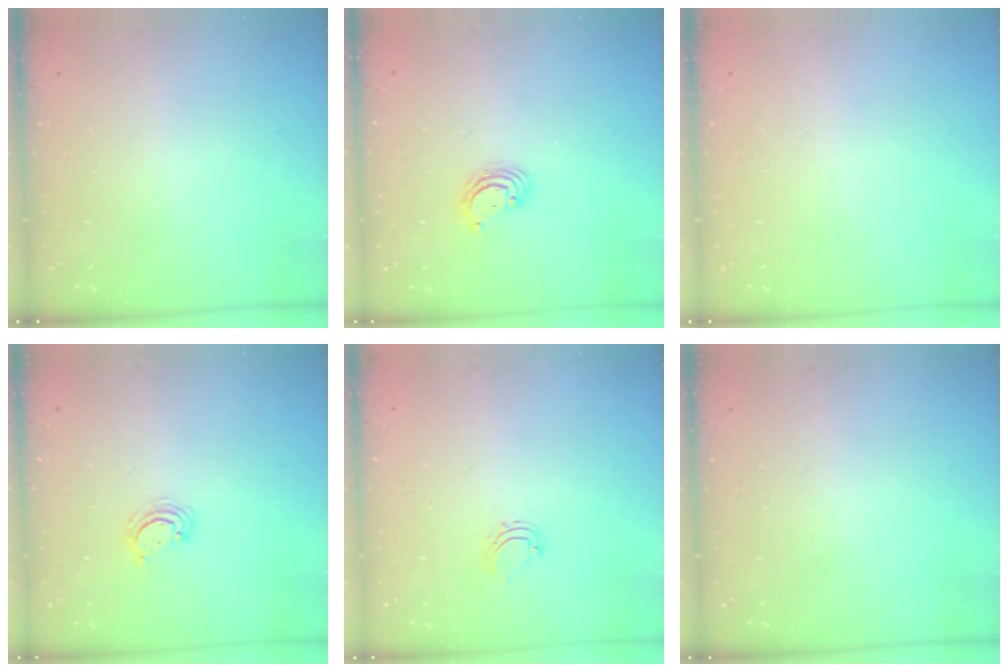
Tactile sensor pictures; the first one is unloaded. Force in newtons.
{"total": 3.8, "press": 3.8, "slide": 0.1}
{"total": 0.0}
{"total": 4.3, "press": 4.3, "slide": 0.4}
{"total": 4.7, "press": 4.6, "slide": 0.6}
{"total": 0.0}